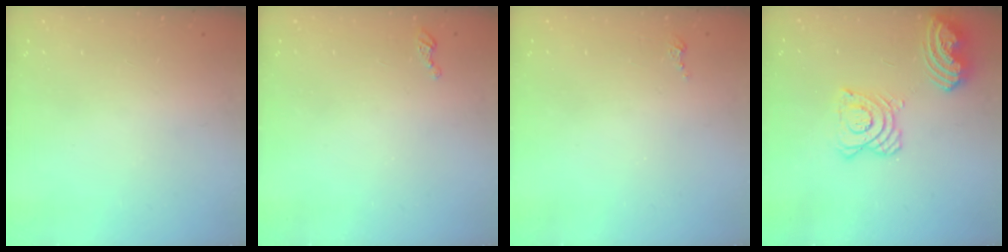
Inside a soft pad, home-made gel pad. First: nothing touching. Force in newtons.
{"total": 2.8, "press": 2.8, "slide": 0.4}
{"total": 2.3, "press": 2.3, "slide": 0.3}
{"total": 14.6, "press": 14.6, "slide": 1.5}